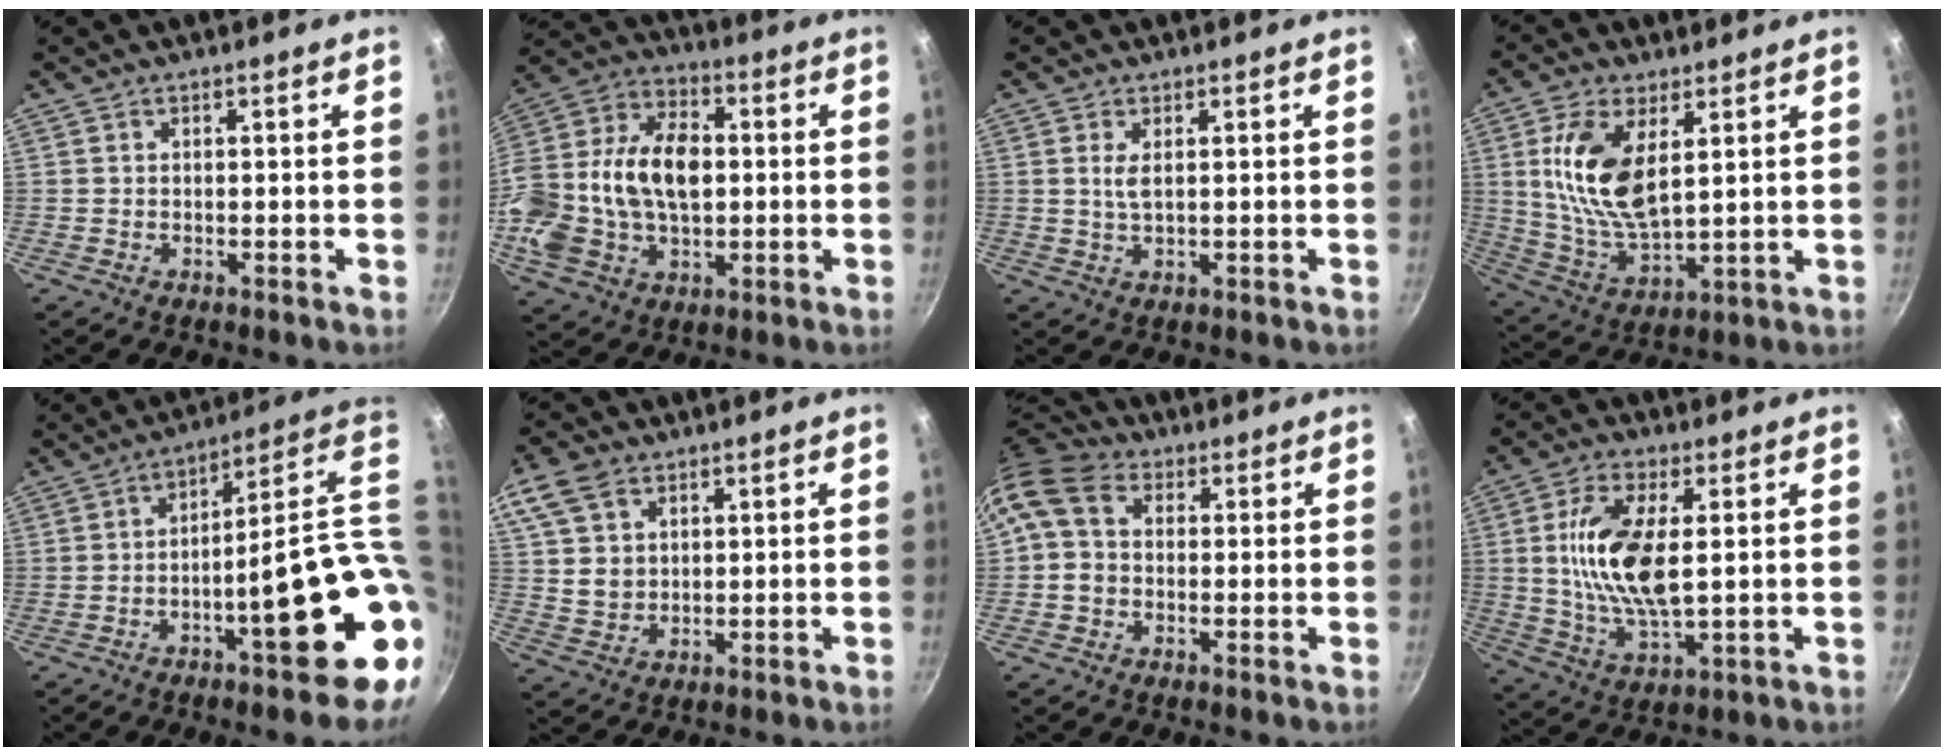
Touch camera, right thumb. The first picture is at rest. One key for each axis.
{"total": 23.6, "fx": 0.6, "fy": 15.8, "fz": 17.5, "tx": -0.333, "ty": 0.034, "tz": 0.006}
{"total": 2.4, "fx": 0.7, "fy": 0.9, "fz": 2.1, "tx": -0.043, "ty": -0.007, "tz": 0.016}
{"total": 14.3, "fx": 3.9, "fy": 6.9, "fz": 11.9, "tx": -0.232, "ty": -0.023, "tz": 0.084}
{"total": 21.4, "fx": -3.3, "fy": 5.2, "fz": 20.5, "tx": -0.238, "ty": 0.013, "tz": -0.043}
{"total": 9.6, "fx": 4.4, "fy": 6.8, "fz": 5.2, "tx": -0.078, "ty": -0.015, "tz": 0.081}
{"total": 9.5, "fx": 1.6, "fy": 7.4, "fz": 5.7, "tx": -0.106, "ty": 0.018, "tz": 0.010}
{"total": 13.9, "fx": 2.1, "fy": 6.0, "fz": 12.4, "tx": -0.239, "ty": -0.008, "tz": 0.042}